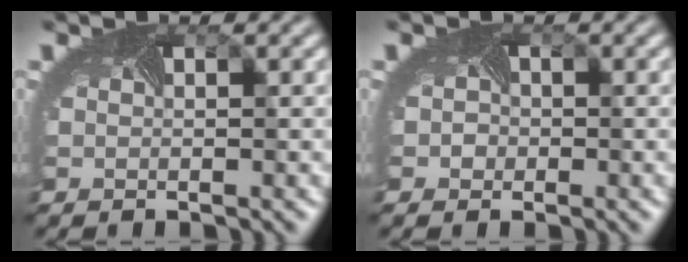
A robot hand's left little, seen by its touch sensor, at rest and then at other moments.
{"total": 1.5, "force": [0.0, 1.4, 0.2], "torque": [0.003, 0.002, -0.011]}